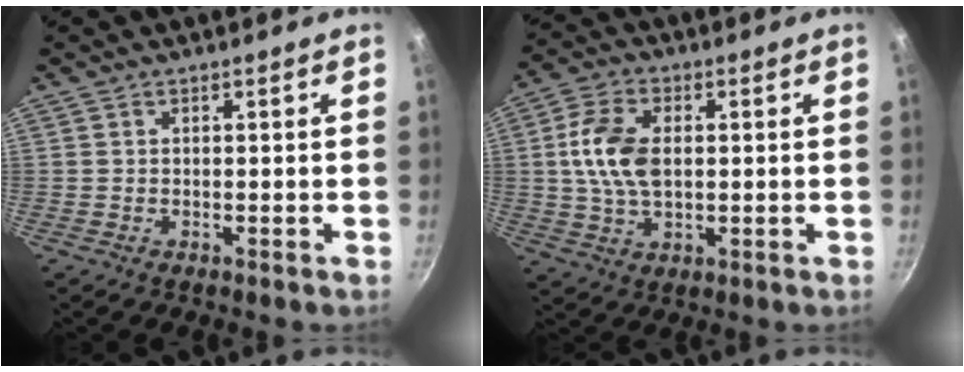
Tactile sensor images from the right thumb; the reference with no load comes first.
{"total": 10.6, "force": [1.1, 6.5, 8.3], "torque": [-0.153, 0.010, 0.017]}